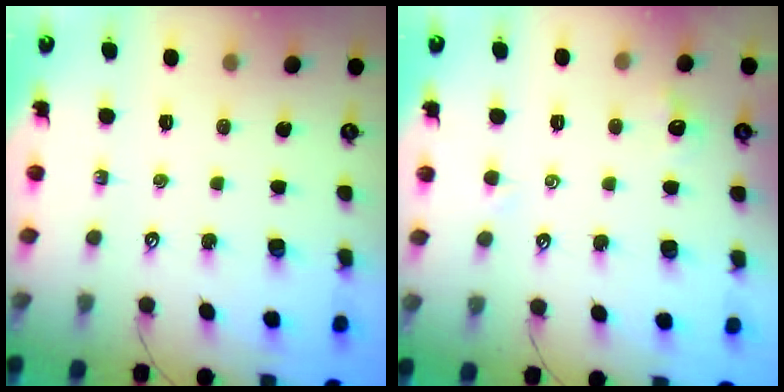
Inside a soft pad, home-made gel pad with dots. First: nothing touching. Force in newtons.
{"total": 0.8, "press": 0.5, "slide": 0.7}